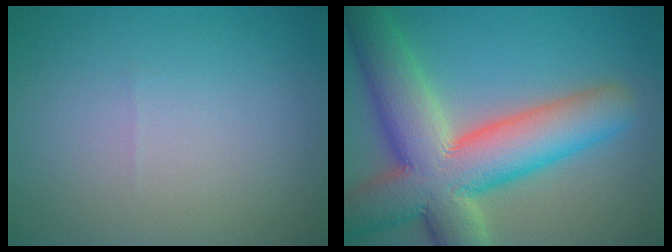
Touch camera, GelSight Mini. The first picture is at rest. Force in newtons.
{"total": 12.7, "press": 12.6, "slide": 0.9}